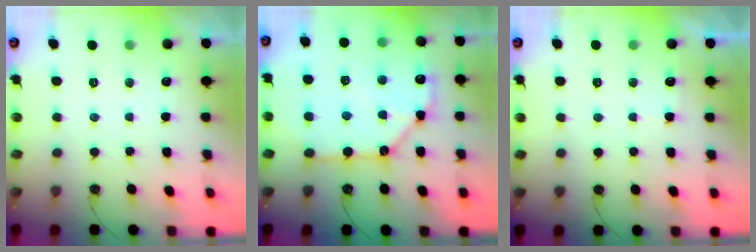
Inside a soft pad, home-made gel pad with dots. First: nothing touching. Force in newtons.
{"total": 15.1, "press": 15.0, "slide": 1.8}
{"total": 2.2, "press": 2.2, "slide": 0.3}